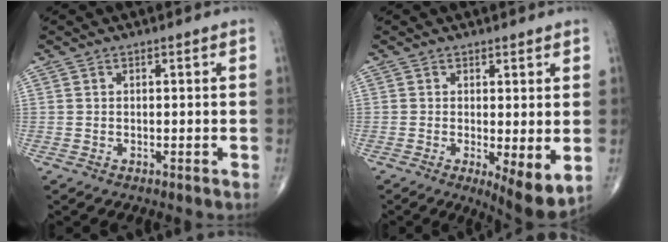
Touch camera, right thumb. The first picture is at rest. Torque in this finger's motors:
{"motor_torque": [-0.21, 0.64, 0.52, 0.33, 0.07]}